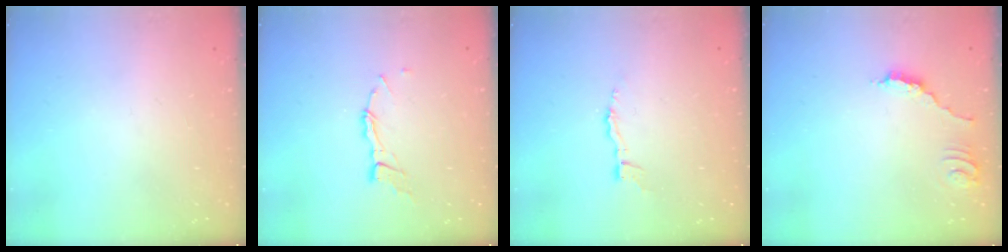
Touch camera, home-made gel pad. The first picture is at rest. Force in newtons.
{"total": 6.7, "press": 6.7, "slide": 0.4}
{"total": 3.6, "press": 3.6, "slide": 0.2}
{"total": 2.0, "press": 2.0, "slide": 0.3}